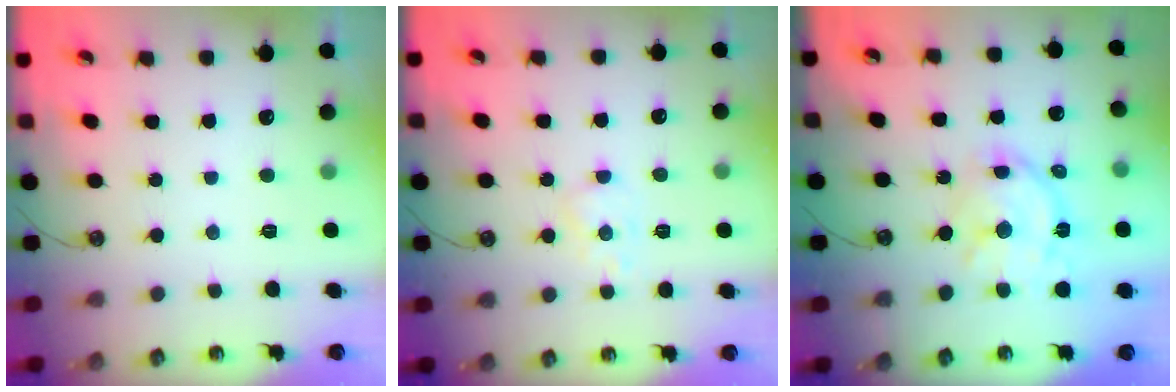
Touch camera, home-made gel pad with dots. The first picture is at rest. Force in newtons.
{"total": 4.8, "press": 4.7, "slide": 1.2}
{"total": 14.2, "press": 14.1, "slide": 1.2}